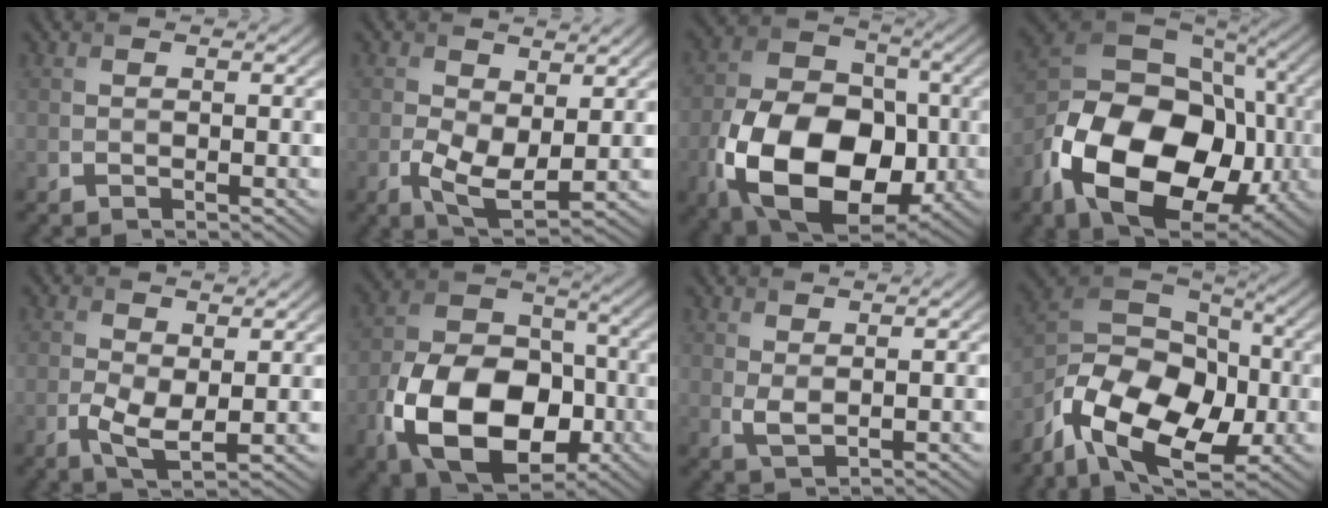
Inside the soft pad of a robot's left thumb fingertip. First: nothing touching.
{"total": 5.9, "force": [0.0, 3.3, 4.8], "torque": [-0.112, -0.012, 0.002]}
{"total": 16.7, "force": [-4.8, 11.3, 11.3], "torque": [-0.221, -0.043, -0.084]}
{"total": 20.3, "force": [-5.7, 13.9, 13.7], "torque": [-0.285, -0.041, -0.094]}
{"total": 4.4, "force": [-0.3, 2.3, 3.8], "torque": [-0.093, -0.010, -0.002]}
{"total": 15.4, "force": [-5.4, 10.2, 10.2], "torque": [-0.202, -0.035, -0.106]}
{"total": 2.1, "force": [1.1, 0.8, 1.6], "torque": [-0.040, -0.004, 0.024]}
{"total": 14.9, "force": [-6.4, 9.1, 9.9], "torque": [-0.212, -0.023, -0.134]}